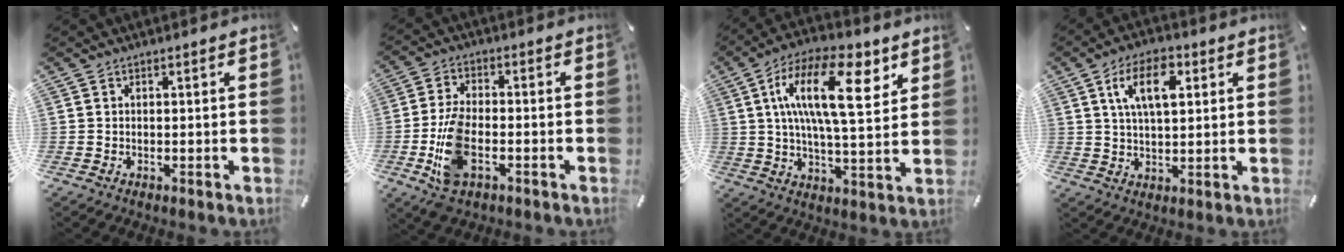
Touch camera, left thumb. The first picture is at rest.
{"total": 11.0, "force": [-3.0, 5.8, 8.9], "torque": [-0.200, -0.005, -0.054]}
{"total": 19.3, "force": [7.2, 7.8, 16.1], "torque": [-0.294, -0.009, 0.109]}
{"total": 10.2, "force": [3.9, 5.3, 7.8], "torque": [-0.138, -0.003, 0.063]}